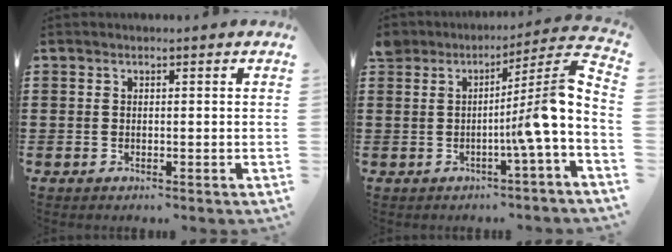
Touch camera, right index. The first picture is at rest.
{"total": 7.2, "force": [-1.1, -0.8, 7.1], "torque": [-0.110, -0.035, -0.030]}